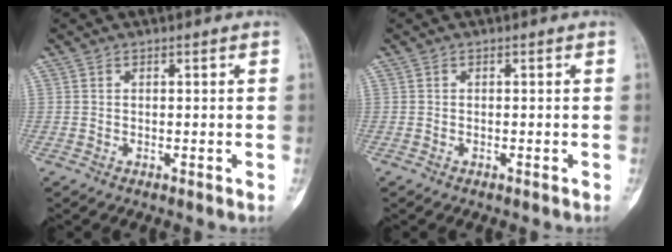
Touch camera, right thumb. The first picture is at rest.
{"total": 0.0}